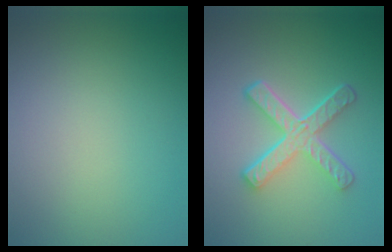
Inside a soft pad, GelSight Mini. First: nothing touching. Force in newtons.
{"total": 5.2, "press": 3.8, "slide": 3.6}